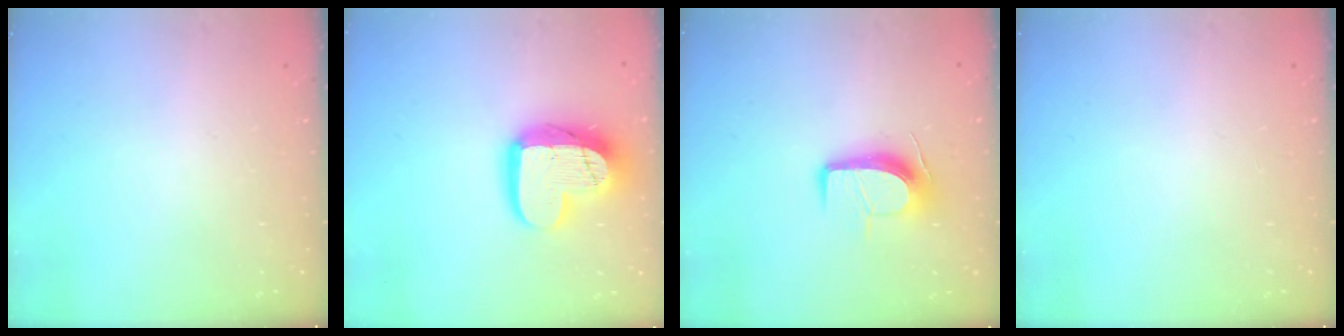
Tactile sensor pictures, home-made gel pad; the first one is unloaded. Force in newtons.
{"total": 16.1, "press": 16.1, "slide": 0.9}
{"total": 10.3, "press": 10.3, "slide": 0.6}
{"total": 0.0}